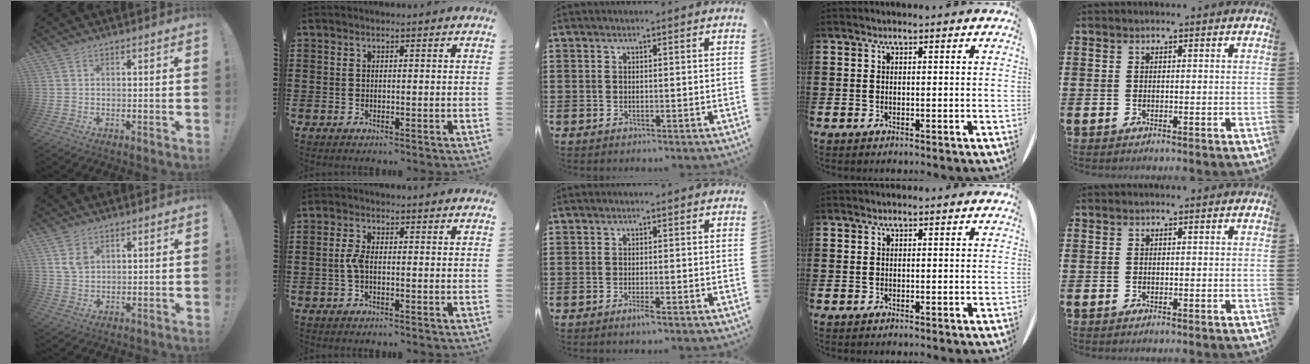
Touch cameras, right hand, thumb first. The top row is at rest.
{"thumb": {"total": 4.4, "force": [2.2, 2.9, 2.5], "torque": [-0.038, -0.006, 0.041]}, "index": {"total": 2.7, "force": [-0.6, 1.0, 2.4], "torque": [-0.062, -0.002, -0.016]}, "middle": {"total": 1.3, "force": [-0.9, 0.1, 1.0], "torque": [-0.018, -0.003, -0.015]}}